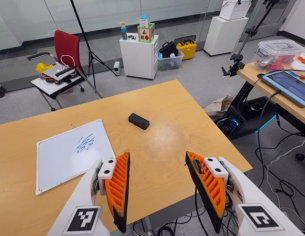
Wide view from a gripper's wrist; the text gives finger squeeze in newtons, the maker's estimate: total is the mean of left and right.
{"total": 0.0}